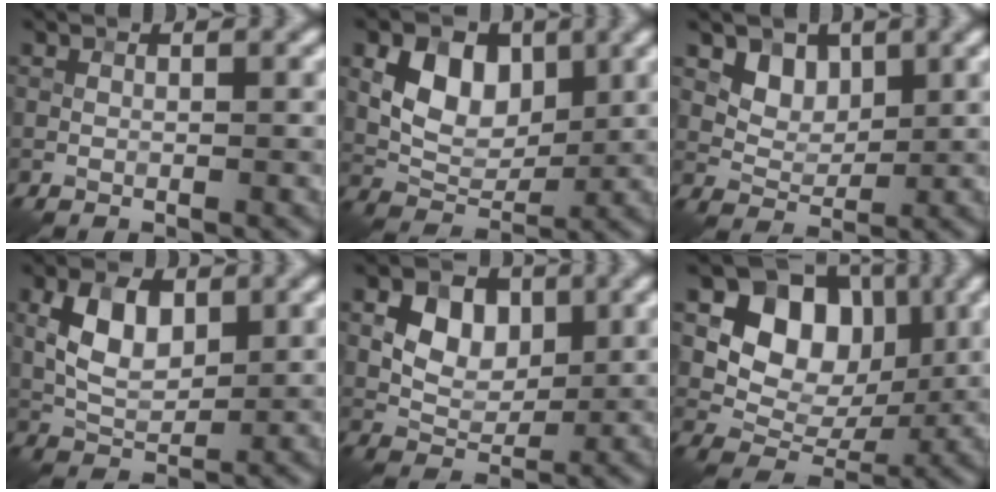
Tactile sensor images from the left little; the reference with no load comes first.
{"total": 5.9, "force": [1.7, 4.0, 4.0], "torque": [-0.071, -0.004, 0.030]}
{"total": 3.1, "force": [1.6, 2.3, 1.4], "torque": [-0.028, -0.020, 0.040]}
{"total": 5.2, "force": [1.3, 3.1, 4.0], "torque": [-0.085, 0.004, 0.024]}
{"total": 5.0, "force": [1.2, 3.6, 3.3], "torque": [-0.052, 0.001, 0.018]}
{"total": 8.8, "force": [2.5, 6.7, 5.1], "torque": [-0.063, -0.006, 0.031]}